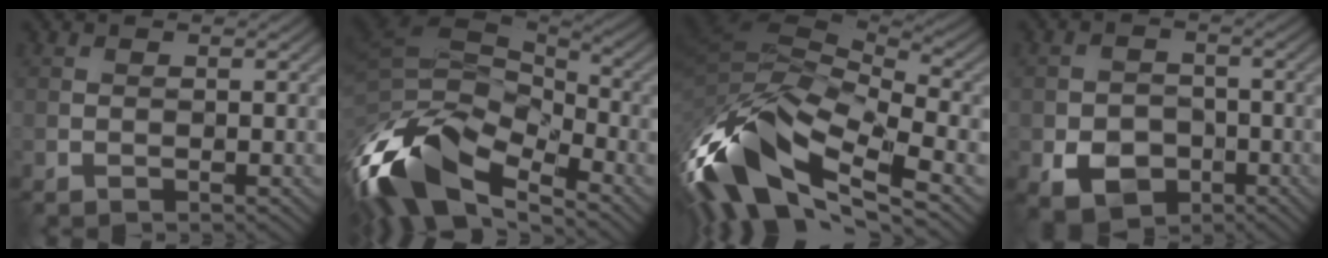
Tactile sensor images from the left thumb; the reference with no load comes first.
{"total": 16.4, "force": [-8.2, 8.2, 11.6], "torque": [-0.285, -0.038, -0.130]}
{"total": 16.3, "force": [-7.3, 7.2, 12.7], "torque": [-0.302, -0.018, -0.141]}
{"total": 5.6, "force": [-2.5, 4.1, 2.9], "torque": [-0.054, -0.011, -0.046]}